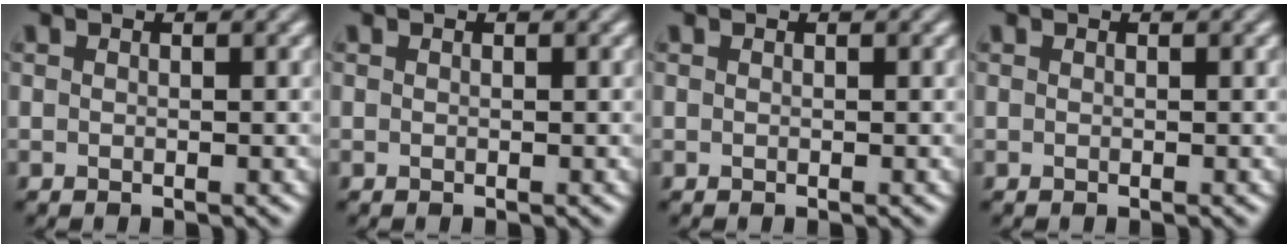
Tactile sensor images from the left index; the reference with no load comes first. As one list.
[{"total": 0.0}, {"total": 0.0}, {"total": 0.0}]